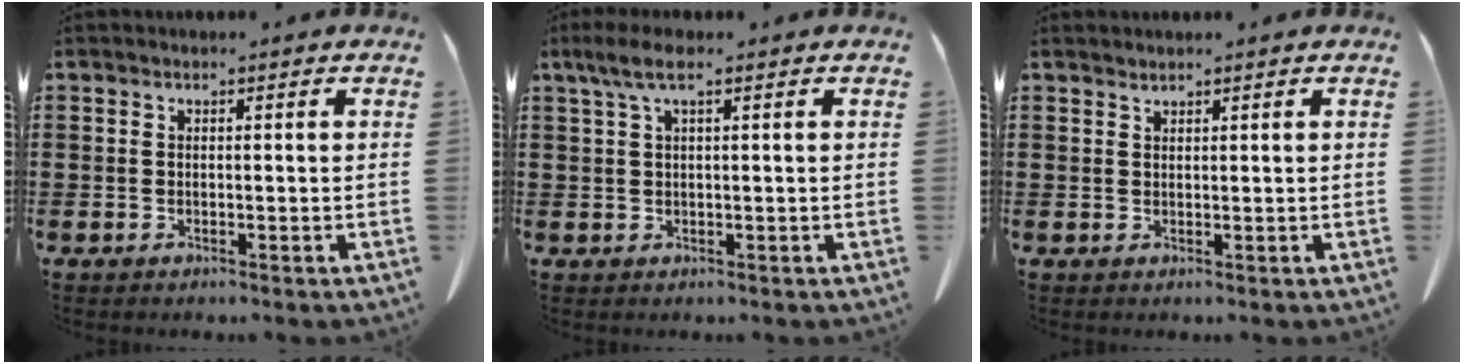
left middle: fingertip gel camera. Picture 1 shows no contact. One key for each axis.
{"total": 3.6, "fx": 1.5, "fy": 0.7, "fz": 3.2, "tx": -0.072, "ty": -0.001, "tz": 0.025}
{"total": 1.0, "fx": 1.0, "fy": 0.0, "fz": 0.1, "tx": -0.004, "ty": -0.003, "tz": 0.021}